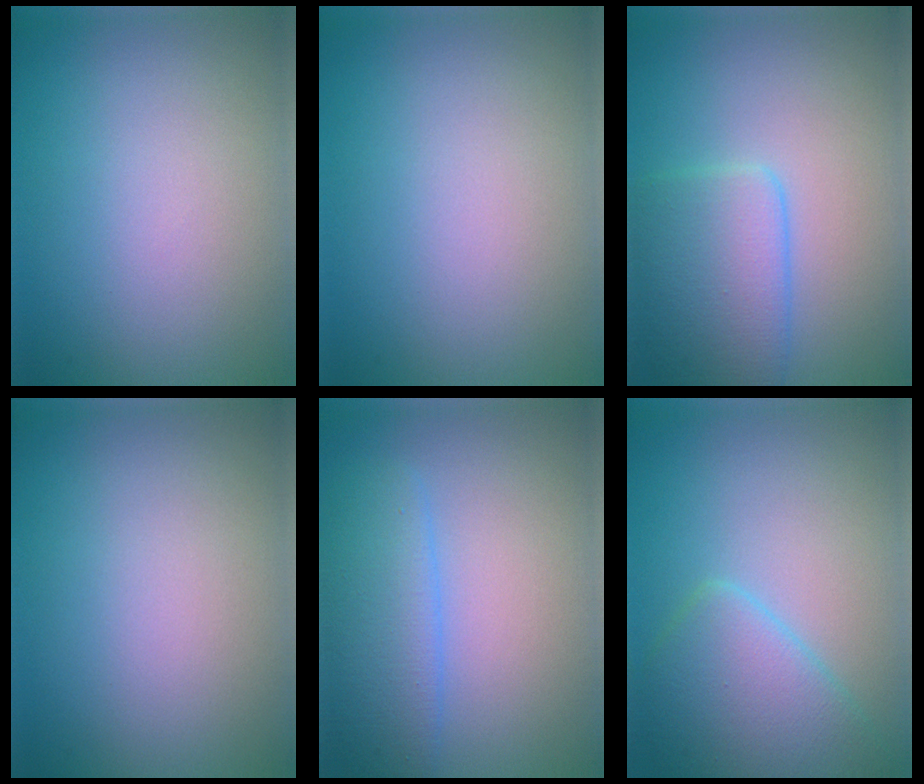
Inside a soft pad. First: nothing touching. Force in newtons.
{"total": 0.0}
{"total": 4.7, "press": 4.7, "slide": 0.2}
{"total": 0.0}
{"total": 4.2, "press": 4.1, "slide": 0.2}
{"total": 5.1, "press": 5.0, "slide": 0.3}